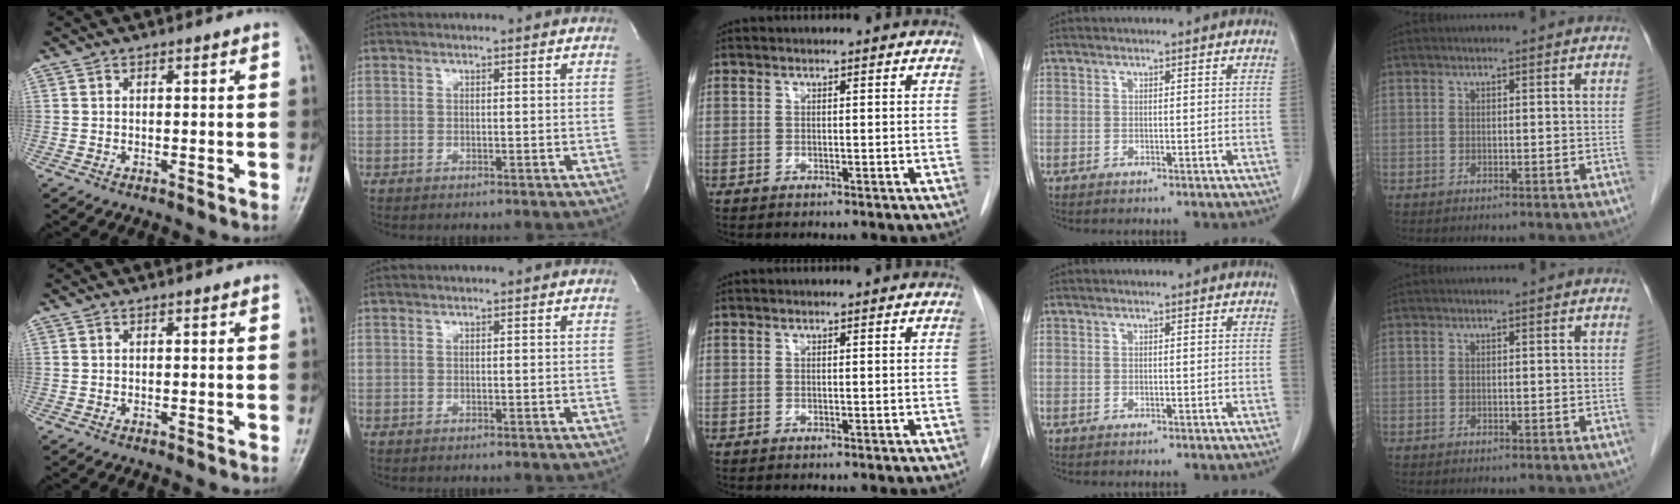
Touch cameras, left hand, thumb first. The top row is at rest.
{}